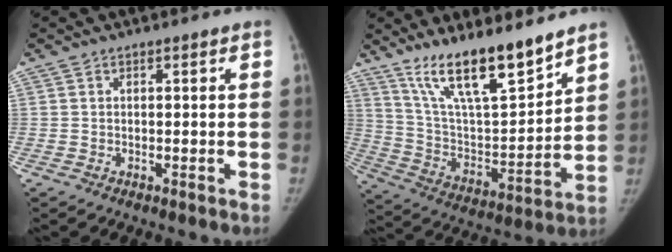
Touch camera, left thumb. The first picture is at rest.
{"total": 18.2, "force": [13.8, 4.2, 11.1], "torque": [-0.158, -0.080, 0.256]}